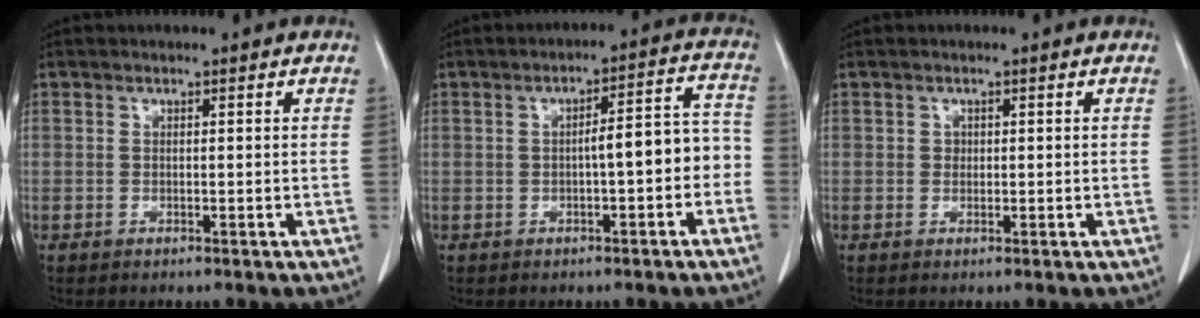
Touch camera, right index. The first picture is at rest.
{"total": 7.1, "force": [-1.7, 1.9, 6.6], "torque": [-0.083, 0.042, -0.024]}
{"total": 0.9, "force": [0.0, 0.8, 0.4], "torque": [-0.002, 0.002, -0.002]}